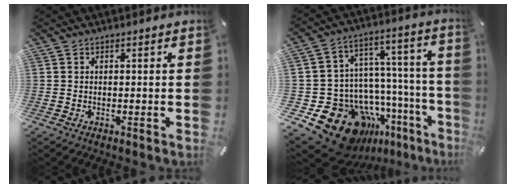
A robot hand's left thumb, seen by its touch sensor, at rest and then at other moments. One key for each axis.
{"total": 19.9, "fx": -12.7, "fy": 12.3, "fz": 9.2, "tx": -0.146, "ty": 0.030, "tz": -0.184}